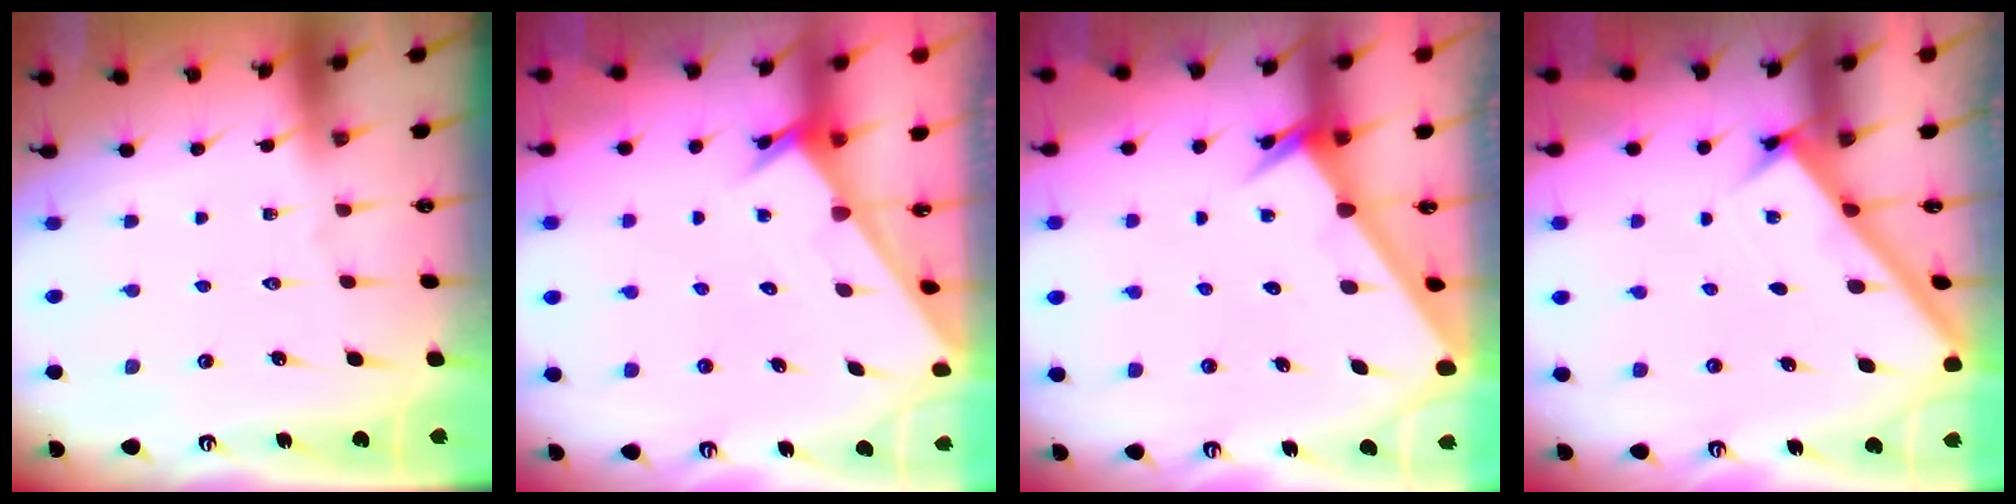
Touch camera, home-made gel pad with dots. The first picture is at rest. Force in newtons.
{"total": 2.1, "press": 2.1, "slide": 0.1}
{"total": 2.5, "press": 2.5, "slide": 0.2}
{"total": 2.3, "press": 2.3, "slide": 0.3}